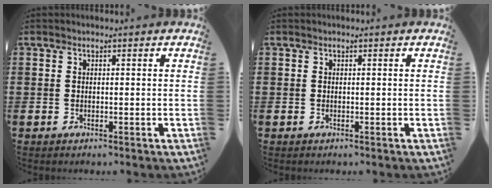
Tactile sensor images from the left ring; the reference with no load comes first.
{"total": 0.0}